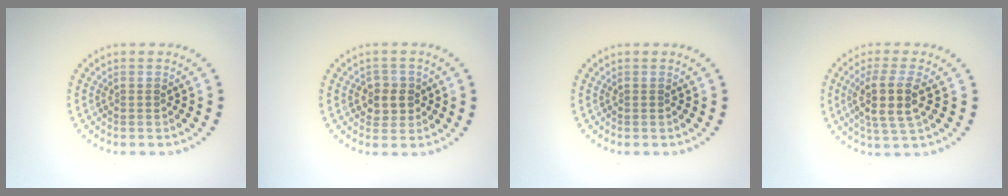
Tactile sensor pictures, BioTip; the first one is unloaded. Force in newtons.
{"total": 2.4, "press": 2.3, "slide": 0.8}
{"total": 0.0}
{"total": 3.8, "press": 3.3, "slide": 1.9}